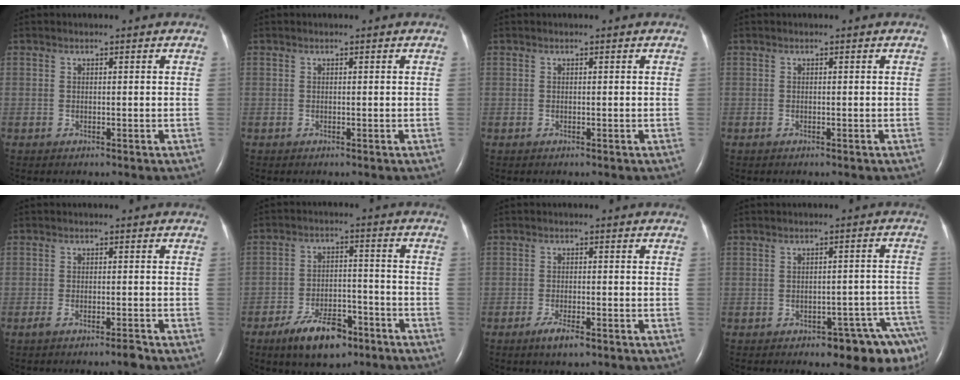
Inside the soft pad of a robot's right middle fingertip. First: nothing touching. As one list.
[{"total": 0.0}, {"total": 0.0}, {"total": 0.0}, {"total": 2.2, "force": [-1.8, 0.1, 1.3], "torque": [-0.029, -0.003, -0.032]}, {"total": 9.2, "force": [-6.0, 4.0, 5.8], "torque": [-0.105, -0.002, -0.096]}, {"total": 3.1, "force": [-2.0, 0.6, 2.3], "torque": [-0.047, -0.004, -0.035]}, {"total": 9.9, "force": [-7.5, 2.9, 5.7], "torque": [-0.027, 0.024, -0.089]}]